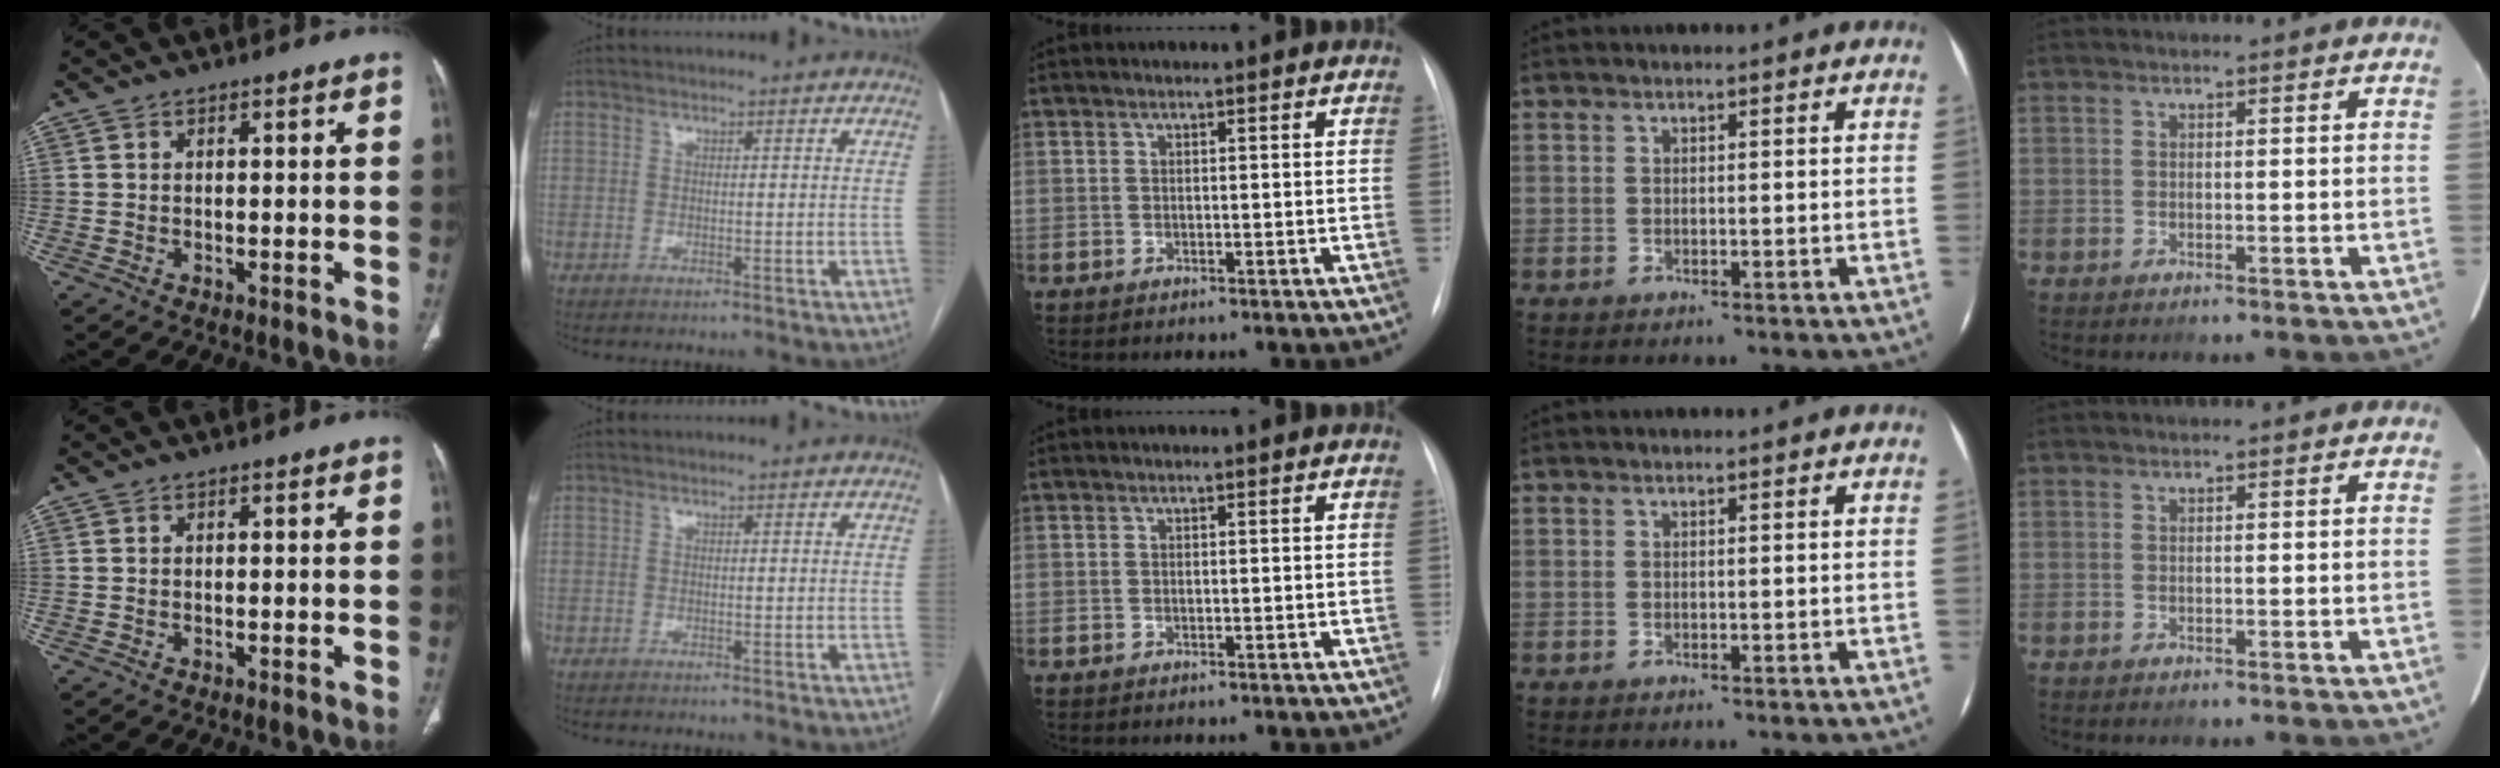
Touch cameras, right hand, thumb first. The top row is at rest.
{}